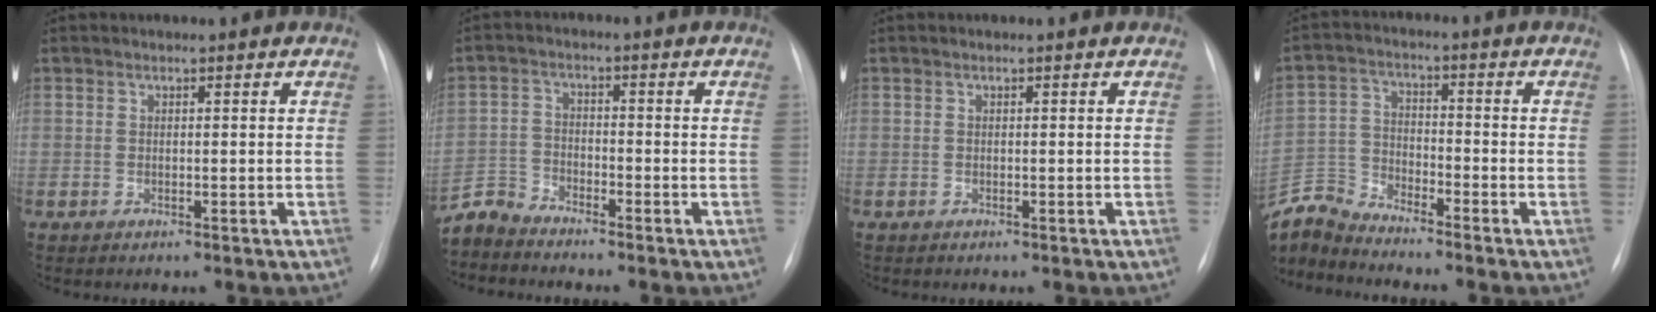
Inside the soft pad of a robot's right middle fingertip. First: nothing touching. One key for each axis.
{"total": 4.2, "fx": -4.1, "fy": 0.1, "fz": -0.5, "tx": 0.010, "ty": -0.012, "tz": -0.082}
{"total": 0.0}
{"total": 7.5, "fx": -7.5, "fy": -0.4, "fz": 0.1, "tx": -0.014, "ty": 0.003, "tz": -0.152}